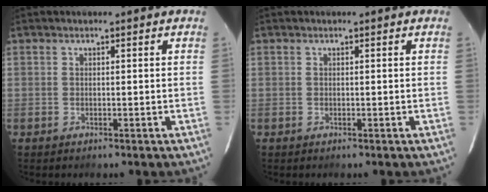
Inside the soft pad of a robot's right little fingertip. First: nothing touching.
{"total": 0.0}